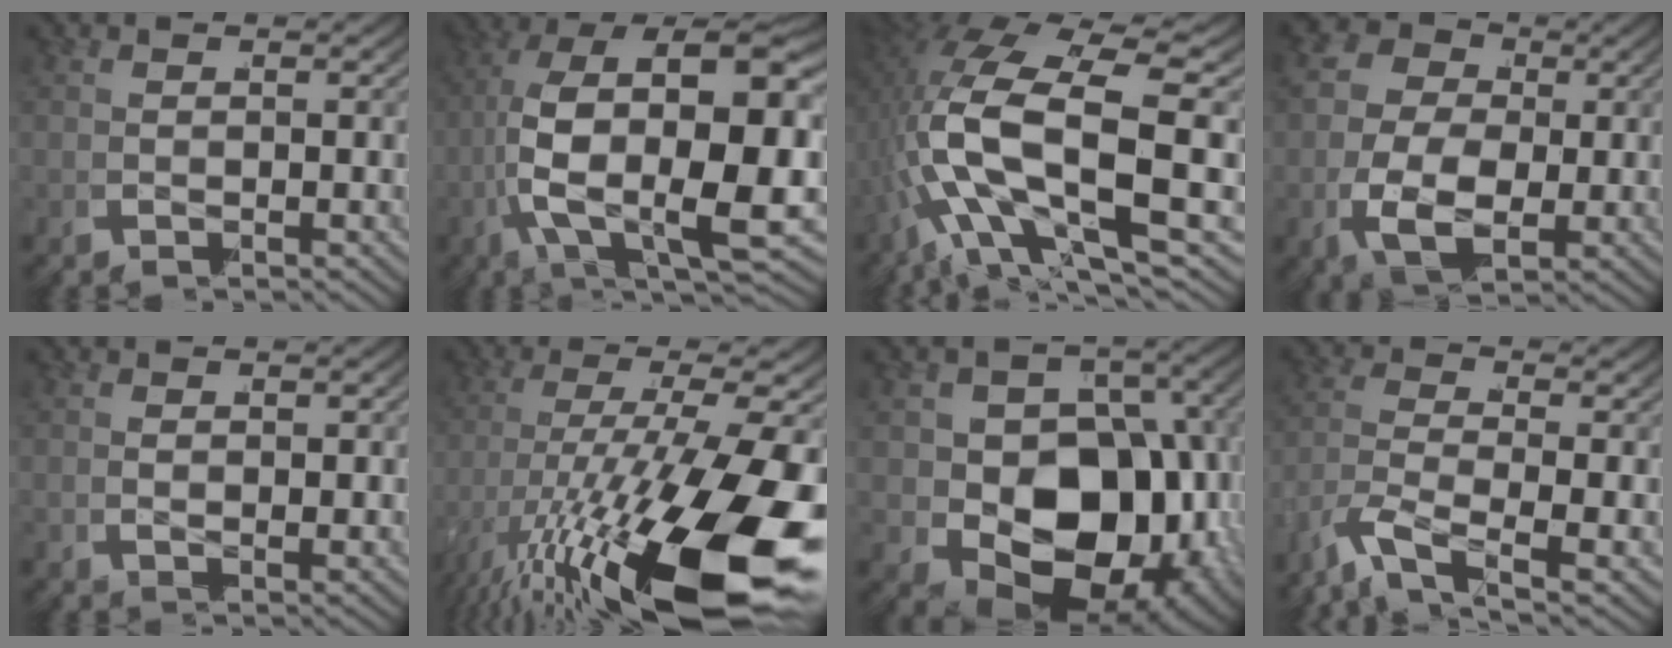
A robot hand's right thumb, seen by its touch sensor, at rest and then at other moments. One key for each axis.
{"total": 18.6, "fx": -0.9, "fy": 10.3, "fz": 15.5, "tx": -0.327, "ty": -0.064, "tz": 0.014}
{"total": 13.9, "fx": 0.2, "fy": 6.9, "fz": 12.1, "tx": -0.292, "ty": -0.033, "tz": 0.026}
{"total": 13.6, "fx": 0.0, "fy": 10.7, "fz": 8.3, "tx": -0.169, "ty": -0.026, "tz": -0.001}
{"total": 0.9, "fx": 0.0, "fy": 0.5, "fz": 0.7, "tx": -0.007, "ty": -0.004, "tz": 0.004}
{"total": 15.2, "fx": -4.8, "fy": 5.7, "fz": 13.3, "tx": -0.242, "ty": -0.036, "tz": -0.049}
{"total": 19.9, "fx": -2.8, "fy": 14.2, "fz": 13.6, "tx": -0.233, "ty": -0.059, "tz": -0.022}
{"total": 7.3, "fx": -2.7, "fy": 4.8, "fz": 4.8, "tx": -0.120, "ty": -0.029, "tz": -0.040}